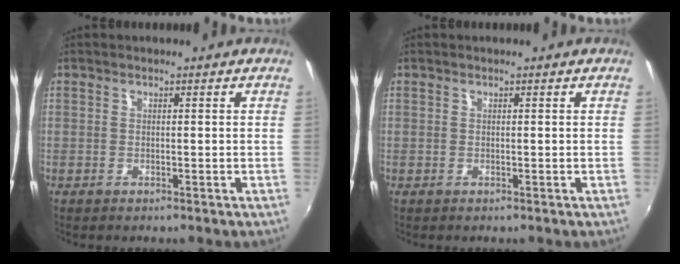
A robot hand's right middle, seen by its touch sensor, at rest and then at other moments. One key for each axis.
{"total": 0.0}